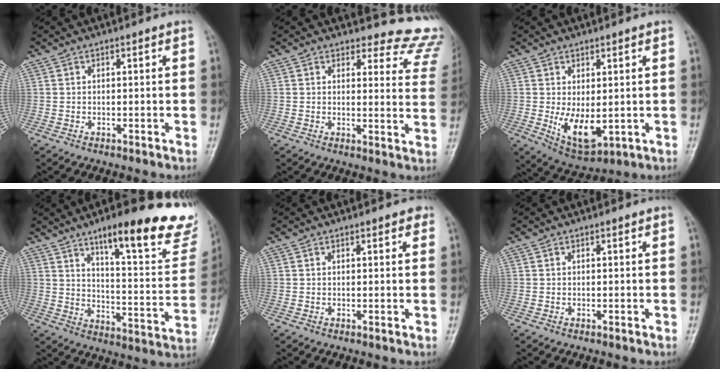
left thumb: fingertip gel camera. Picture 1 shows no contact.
{"total": 12.6, "force": [12.1, 3.6, 0.0], "torque": [0.057, -0.119, 0.096]}
{"total": 8.0, "force": [-0.4, 4.0, 6.9], "torque": [-0.102, -0.018, 0.012]}
{"total": 23.6, "force": [16.4, 5.6, 16.0], "torque": [-0.177, -0.077, 0.225]}
{"total": 1.5, "force": [1.0, 0.7, 1.0], "torque": [-0.005, -0.002, 0.008]}
{"total": 0.0}